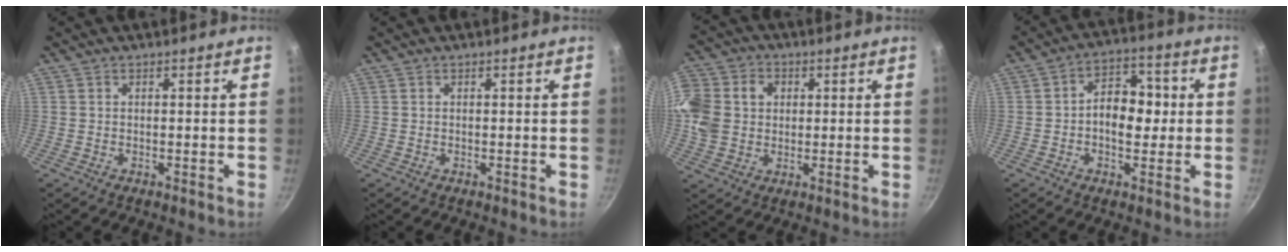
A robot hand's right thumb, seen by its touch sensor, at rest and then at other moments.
{"total": 0.0}
{"total": 17.7, "force": [2.6, 14.4, 10.0], "torque": [-0.245, 0.037, 0.052]}
{"total": 9.4, "force": [-0.2, 6.2, 7.1], "torque": [-0.076, 0.023, -0.012]}